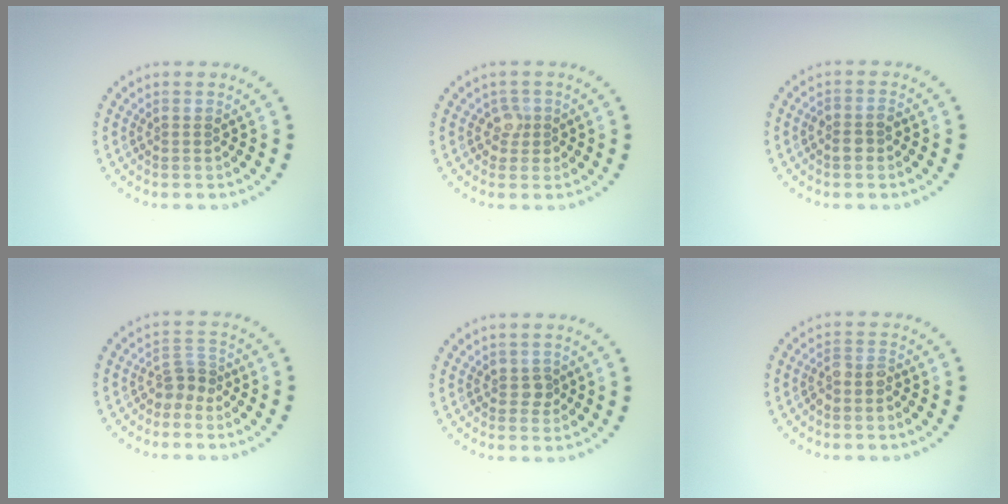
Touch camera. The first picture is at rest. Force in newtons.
{"total": 1.7, "press": 1.4, "slide": 0.9}
{"total": 1.5, "press": 1.4, "slide": 0.5}
{"total": 1.9, "press": 1.4, "slide": 1.3}
{"total": 0.9, "press": 0.8, "slide": 0.3}
{"total": 1.8, "press": 1.5, "slide": 1.0}